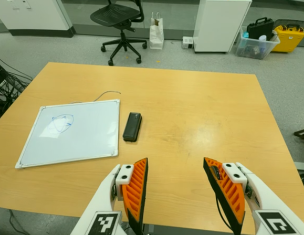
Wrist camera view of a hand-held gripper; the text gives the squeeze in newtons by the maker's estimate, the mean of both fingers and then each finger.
{"total": 0.0}